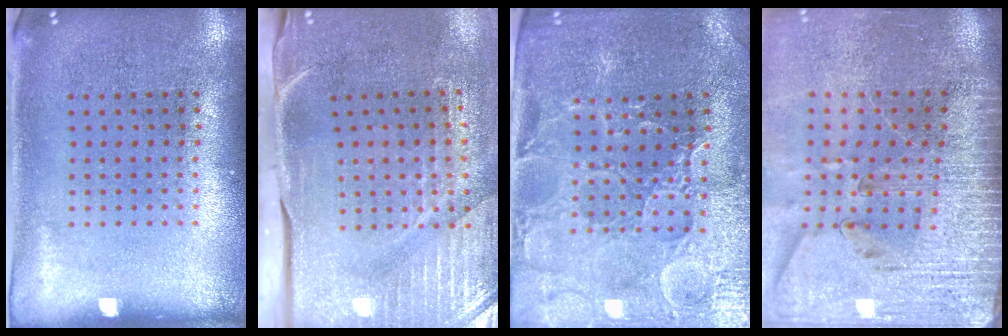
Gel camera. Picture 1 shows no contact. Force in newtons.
{"total": 4.7, "press": 4.0, "slide": 2.5}
{"total": 3.3, "press": 3.2, "slide": 0.5}
{"total": 3.7, "press": 3.2, "slide": 1.9}